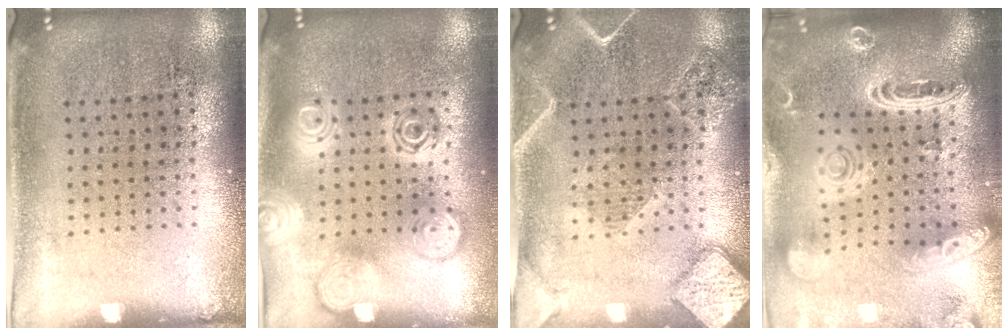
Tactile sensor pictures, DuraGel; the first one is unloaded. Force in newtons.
{"total": 3.0, "press": 3.0, "slide": 0.4}
{"total": 2.4, "press": 2.2, "slide": 0.9}
{"total": 3.7, "press": 2.9, "slide": 2.3}